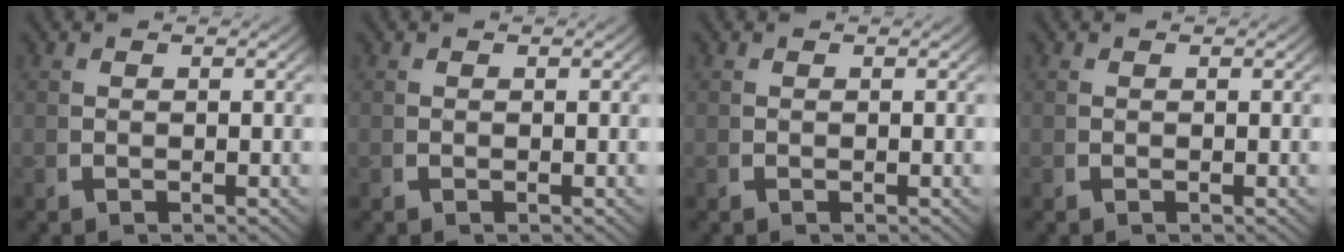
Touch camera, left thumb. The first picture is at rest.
{"total": 0.0}
{"total": 0.0}
{"total": 0.0}